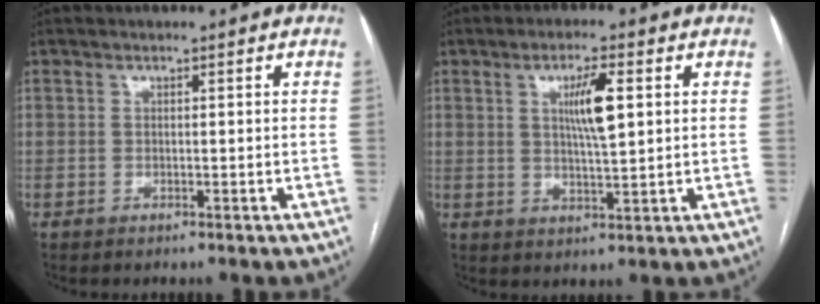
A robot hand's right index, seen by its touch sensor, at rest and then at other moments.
{"total": 6.5, "force": [1.7, 0.9, 6.2], "torque": [-0.110, -0.001, 0.031]}